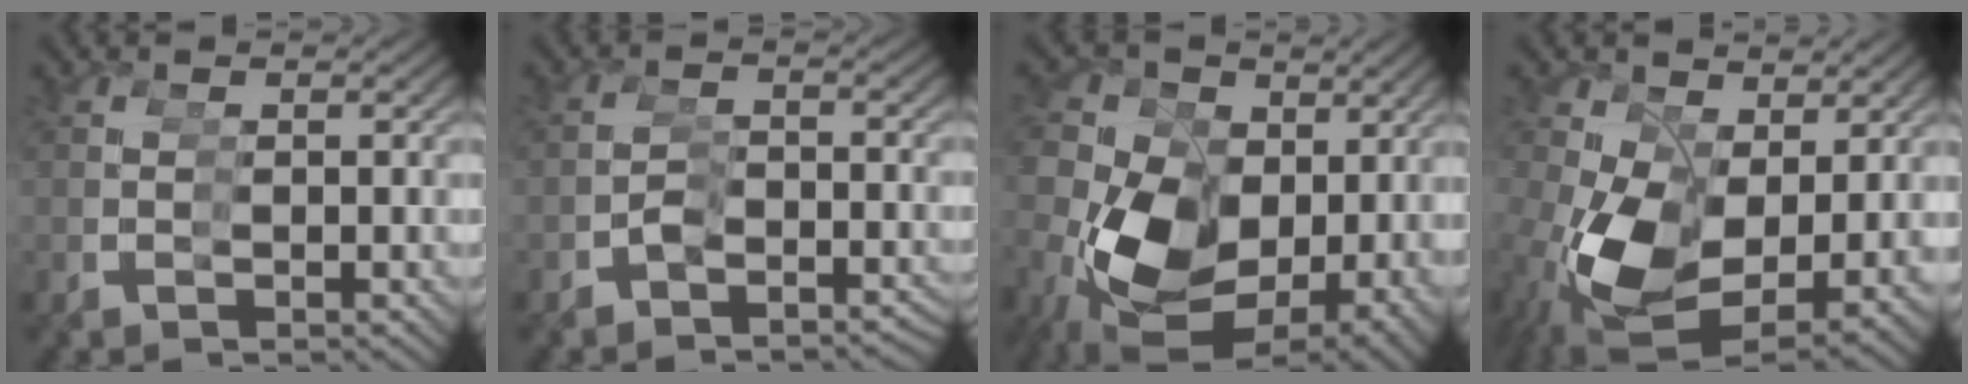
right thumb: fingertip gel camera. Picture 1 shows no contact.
{"total": 3.4, "force": [-2.3, -0.2, -2.4], "torque": [0.013, 0.000, -0.036]}
{"total": 10.2, "force": [0.7, 7.9, 6.4], "torque": [-0.136, -0.031, 0.027]}
{"total": 7.8, "force": [0.0, 5.4, 5.7], "torque": [-0.123, -0.028, 0.016]}